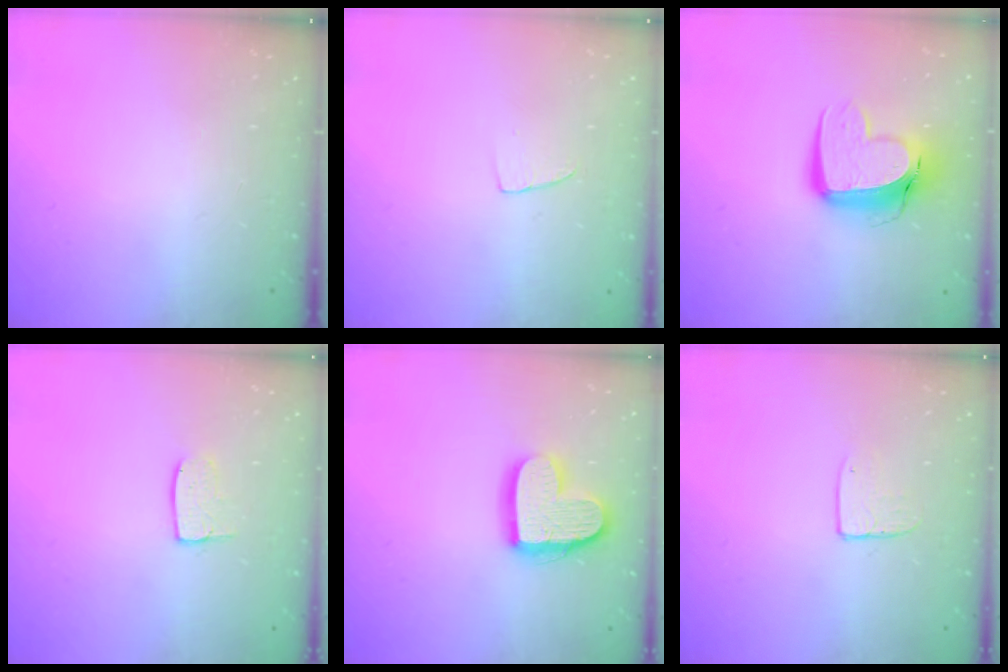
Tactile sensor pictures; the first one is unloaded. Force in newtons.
{"total": 3.7, "press": 3.7, "slide": 0.2}
{"total": 12.0, "press": 12.0, "slide": 1.2}
{"total": 5.6, "press": 5.6, "slide": 0.3}
{"total": 14.9, "press": 14.8, "slide": 1.1}
{"total": 5.4, "press": 5.4, "slide": 0.4}